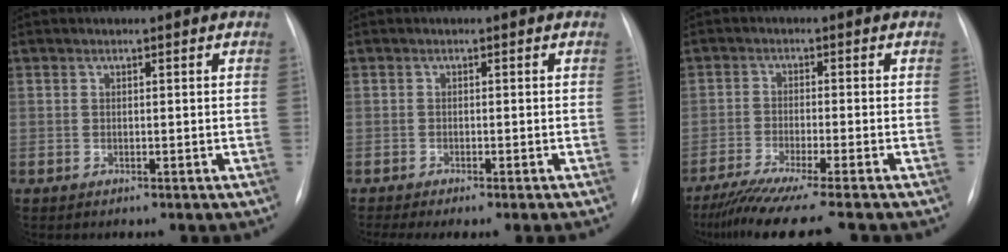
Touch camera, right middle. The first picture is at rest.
{"total": 4.7, "force": [-3.8, -0.6, 2.6], "torque": [-0.030, -0.006, -0.056]}
{"total": 11.3, "force": [-9.5, -1.3, 5.9], "torque": [-0.078, -0.040, -0.149]}